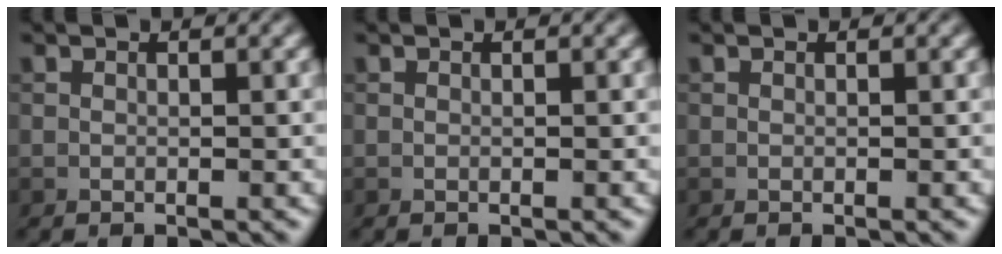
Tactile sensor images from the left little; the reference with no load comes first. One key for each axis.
{"total": 0.0}
{"total": 0.0}